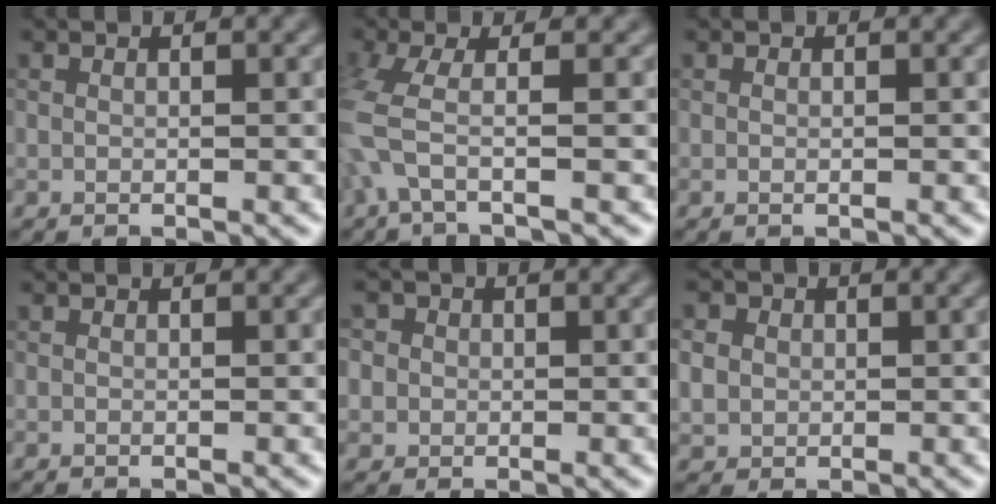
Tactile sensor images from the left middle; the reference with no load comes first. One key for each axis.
{"total": 3.1, "fx": -1.2, "fy": 0.1, "fz": 2.9, "tx": -0.088, "ty": 0.000, "tz": -0.016}
{"total": 0.0}
{"total": 0.0}
{"total": 2.5, "fx": 0.9, "fy": 2.3, "fz": 0.6, "tx": -0.027, "ty": 0.016, "tz": 0.013}
{"total": 3.5, "fx": 1.0, "fy": 3.1, "fz": 1.3, "tx": -0.045, "ty": 0.023, "tz": 0.016}